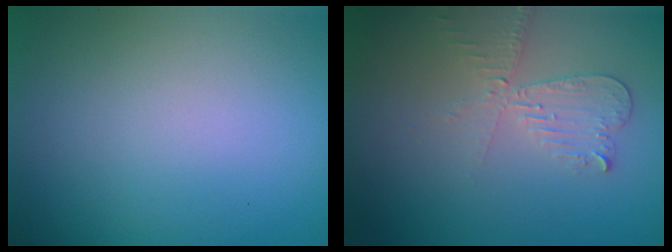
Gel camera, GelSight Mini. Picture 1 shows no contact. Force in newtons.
{"total": 2.8, "press": 2.6, "slide": 0.9}